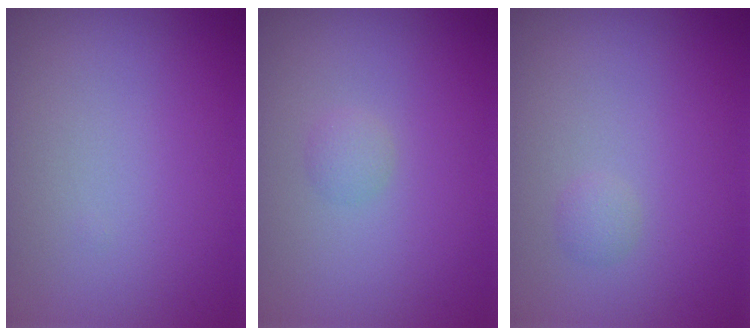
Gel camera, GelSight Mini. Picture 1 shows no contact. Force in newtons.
{"total": 0.9, "press": 0.9, "slide": 0.0}
{"total": 0.7, "press": 0.7, "slide": 0.0}